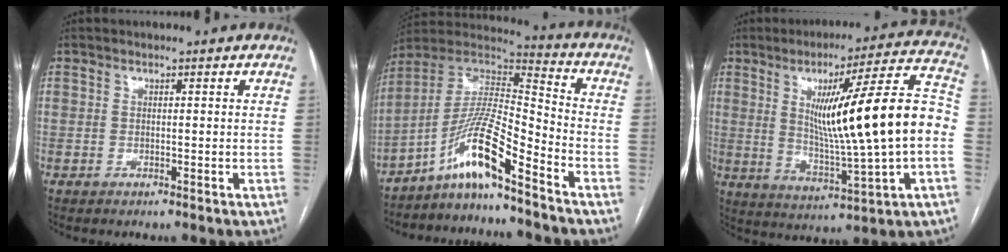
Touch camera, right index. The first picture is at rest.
{"total": 11.8, "force": [-8.0, 0.6, 8.7], "torque": [-0.171, 0.019, -0.149]}
{"total": 19.9, "force": [0.6, 0.5, 19.9], "torque": [-0.304, 0.011, 0.009]}